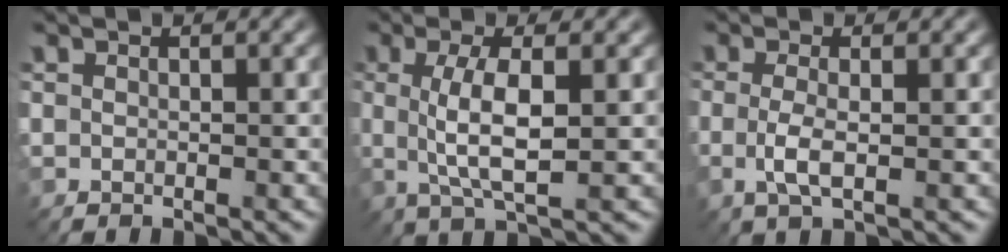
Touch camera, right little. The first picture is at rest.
{"total": 4.8, "force": [0.4, 1.1, 4.7], "torque": [-0.098, 0.002, 0.010]}
{"total": 2.5, "force": [-0.4, 0.7, 2.4], "torque": [-0.054, -0.004, -0.010]}